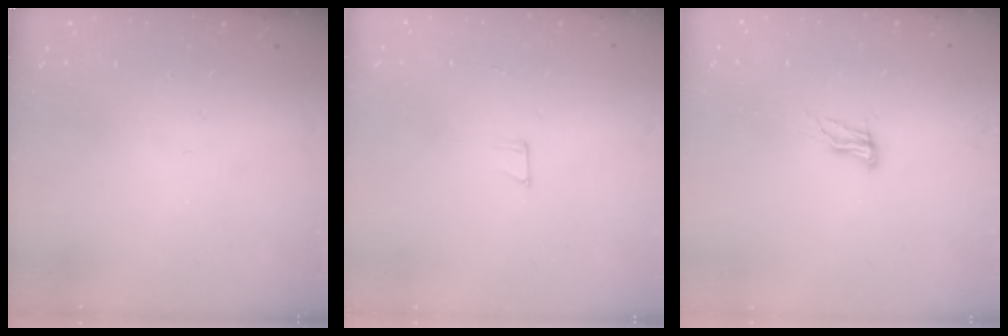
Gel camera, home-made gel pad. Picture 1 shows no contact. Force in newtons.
{"total": 4.3, "press": 4.3, "slide": 0.4}
{"total": 7.9, "press": 7.6, "slide": 2.2}